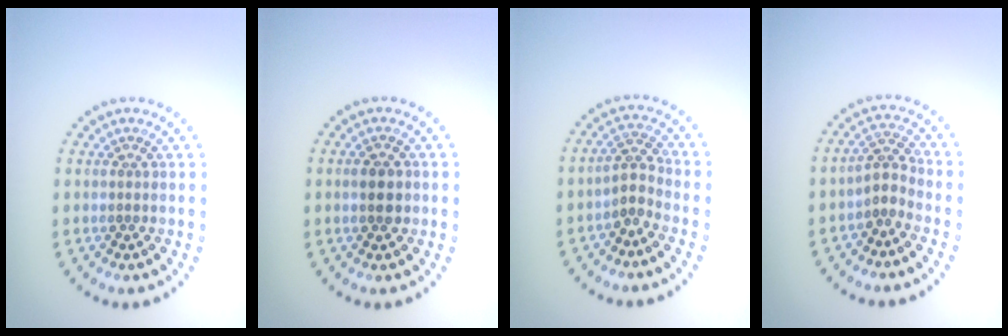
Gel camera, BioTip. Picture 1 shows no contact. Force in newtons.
{"total": 2.2, "press": 2.2, "slide": 0.1}
{"total": 2.2, "press": 1.6, "slide": 1.4}
{"total": 2.1, "press": 1.6, "slide": 1.4}